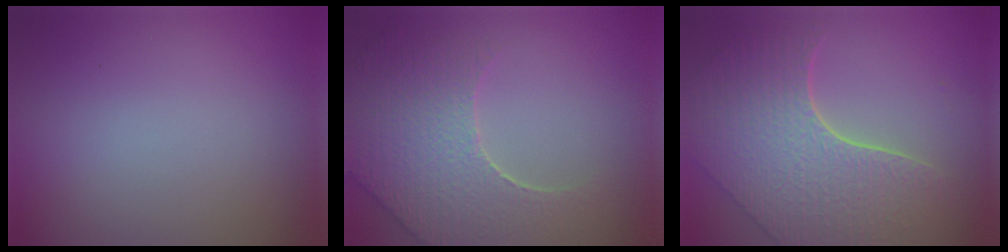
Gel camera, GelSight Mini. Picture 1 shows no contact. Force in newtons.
{"total": 7.2, "press": 5.6, "slide": 4.6}
{"total": 8.2, "press": 5.9, "slide": 5.6}